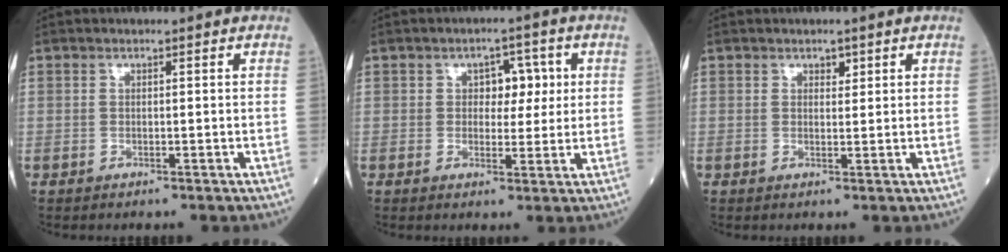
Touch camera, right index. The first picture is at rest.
{"total": 4.5, "force": [1.1, 2.8, 3.3], "torque": [-0.038, 0.012, 0.015]}
{"total": 1.3, "force": [0.8, 0.7, 0.7], "torque": [-0.005, -0.001, 0.010]}